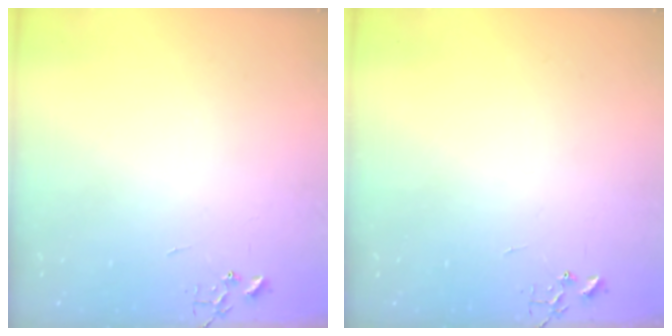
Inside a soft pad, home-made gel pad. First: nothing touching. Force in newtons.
{"total": 0.0}